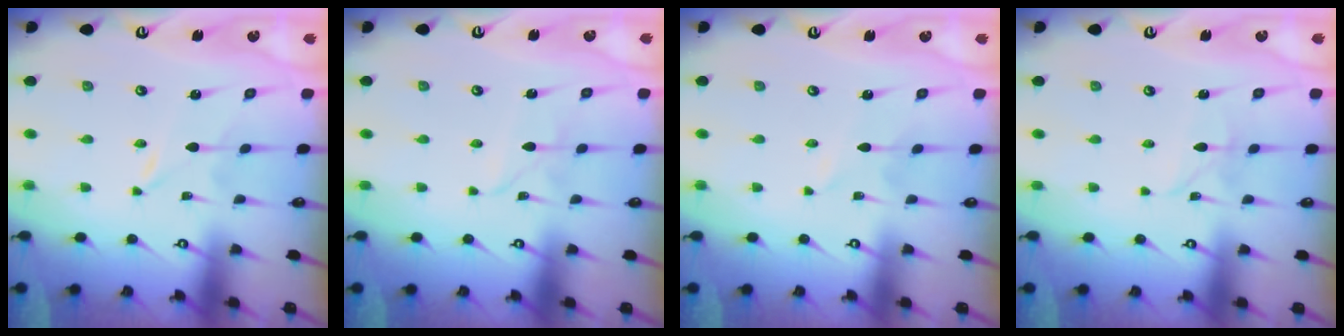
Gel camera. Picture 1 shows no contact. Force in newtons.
{"total": 2.4, "press": 2.4, "slide": 0.3}
{"total": 1.6, "press": 1.6, "slide": 0.1}
{"total": 2.8, "press": 2.8, "slide": 0.2}